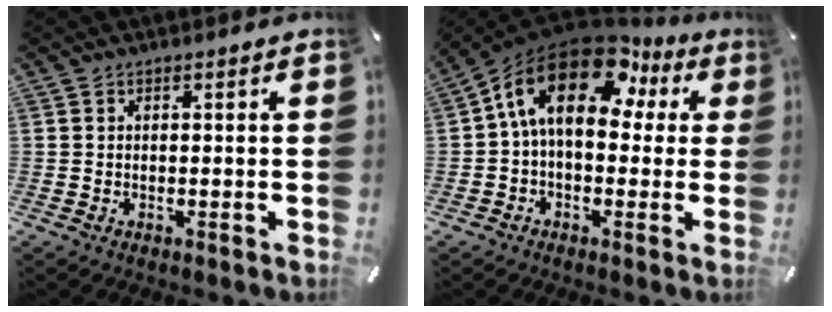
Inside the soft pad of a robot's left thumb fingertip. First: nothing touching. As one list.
[{"total": 17.4, "force": [5.5, 10.3, 12.9], "torque": [-0.240, -0.013, 0.091]}]